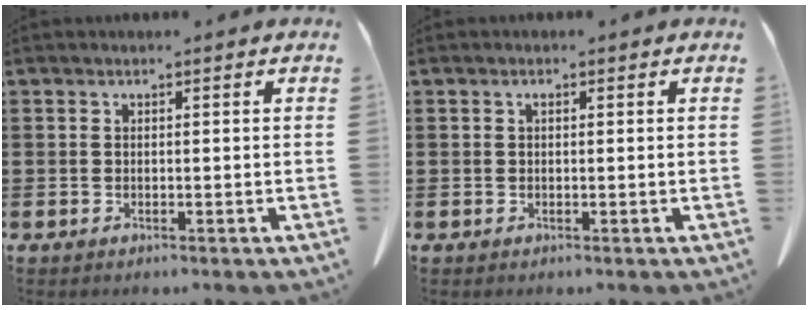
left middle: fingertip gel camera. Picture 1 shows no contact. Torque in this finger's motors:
{"motor_torque": [-0.60, 0.77, -0.02, -0.01]}